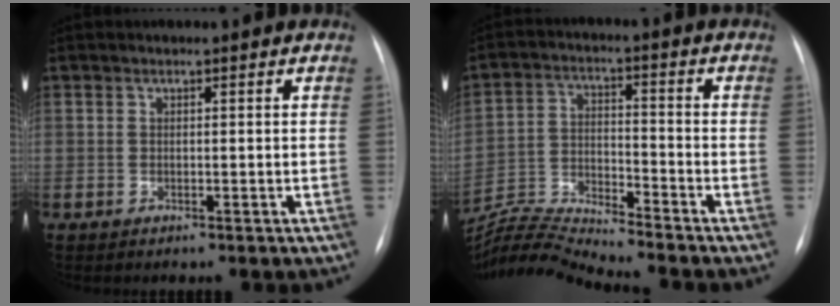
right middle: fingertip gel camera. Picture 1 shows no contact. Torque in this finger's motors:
{"motor_torque": [0.06, -1.04, 0.04, 0.04]}